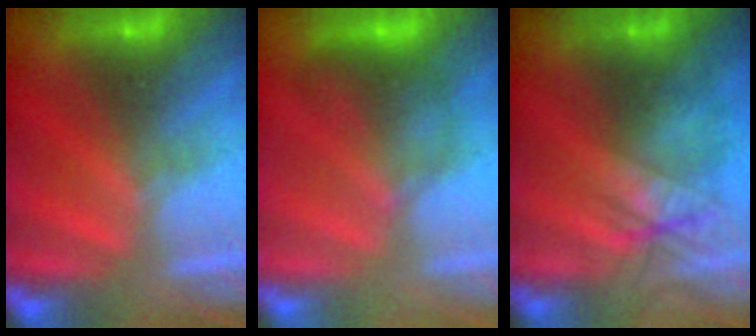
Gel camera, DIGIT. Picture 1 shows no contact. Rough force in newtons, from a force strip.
{"total": 2.0}
{"total": 2.5}